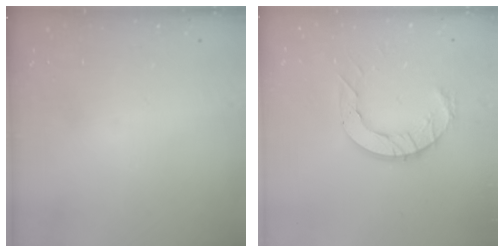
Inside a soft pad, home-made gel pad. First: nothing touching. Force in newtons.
{"total": 9.8, "press": 9.7, "slide": 1.1}